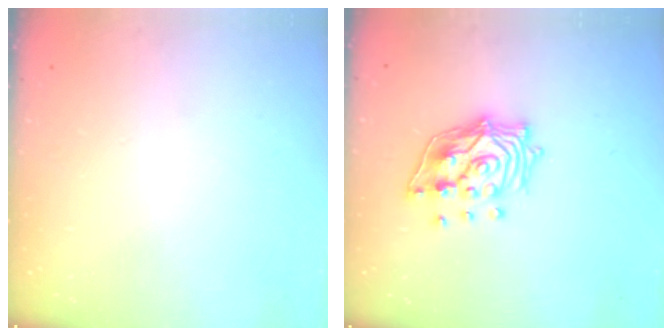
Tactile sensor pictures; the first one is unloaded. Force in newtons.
{"total": 14.8, "press": 14.6, "slide": 2.2}